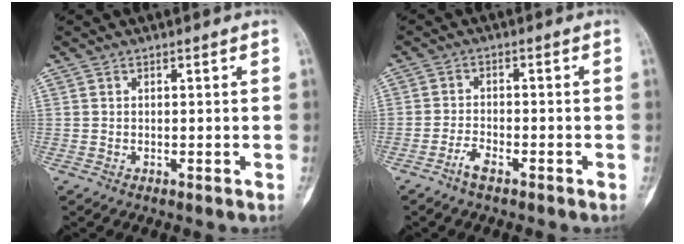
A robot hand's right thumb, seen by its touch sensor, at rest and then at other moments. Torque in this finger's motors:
{"motor_torque": [0.05, -0.04, 0.14, 0.06, 0.04]}